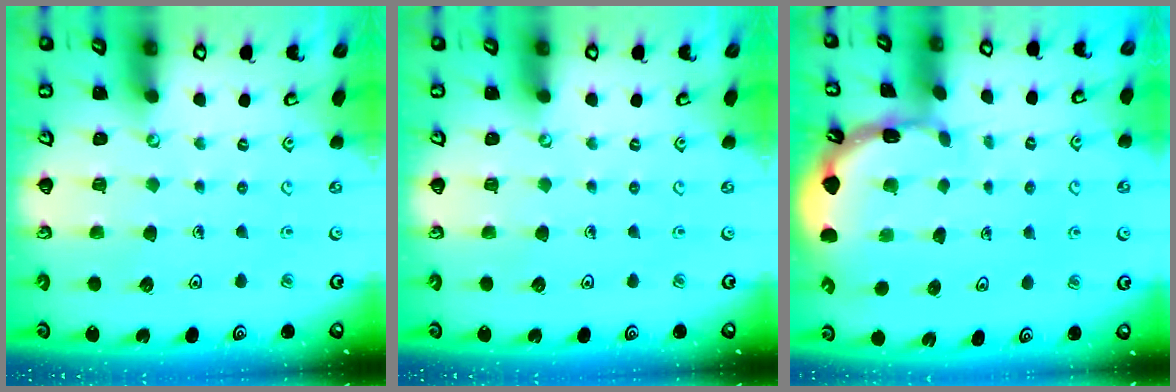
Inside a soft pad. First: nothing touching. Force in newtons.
{"total": 0.0}
{"total": 1.6, "press": 1.6, "slide": 0.2}